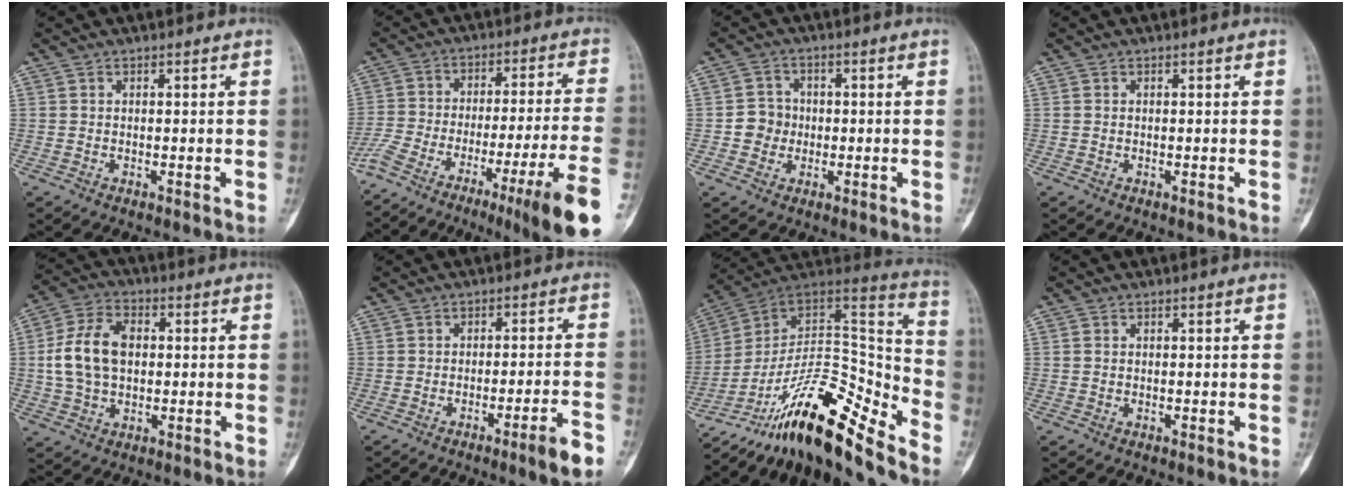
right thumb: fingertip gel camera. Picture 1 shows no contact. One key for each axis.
{"total": 22.0, "fx": -12.6, "fy": 1.6, "fz": 18.0, "tx": -0.272, "ty": 0.048, "tz": -0.202}
{"total": 4.6, "fx": -0.6, "fy": 4.4, "fz": 1.3, "tx": 0.003, "ty": 0.010, "tz": -0.015}
{"total": 0.0}
{"total": 12.0, "fx": 0.8, "fy": 8.0, "fz": 8.8, "tx": -0.165, "ty": 0.016, "tz": 0.014}
{"total": 5.8, "fx": -3.6, "fy": 0.0, "fz": 4.5, "tx": -0.069, "ty": 0.020, "tz": -0.056}
{"total": 22.4, "fx": -17.0, "fy": 5.1, "fz": 13.6, "tx": -0.201, "ty": 0.120, "tz": -0.292}
{"total": 0.5, "fx": 0.0, "fy": 0.4, "fz": 0.3, "tx": -0.007, "ty": 0.001, "tz": 0.000}